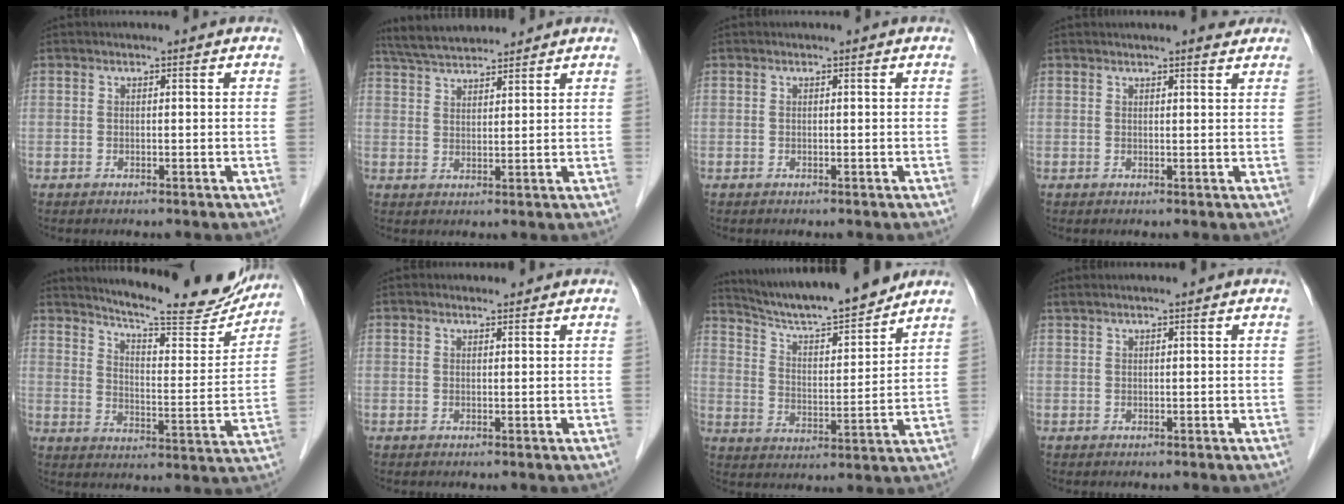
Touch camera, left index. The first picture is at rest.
{"total": 7.5, "force": [6.9, 1.3, 2.7], "torque": [-0.053, 0.027, 0.128]}
{"total": 0.0}
{"total": 4.3, "force": [3.8, 0.7, 1.8], "torque": [-0.024, 0.010, 0.044]}
{"total": 20.1, "force": [18.4, 2.3, 7.7], "torque": [-0.111, -0.046, 0.242]}
{"total": 0.7, "force": [0.5, 0.4, 0.1], "torque": [-0.007, 0.000, 0.007]}
{"total": 14.1, "force": [13.0, 0.6, 5.5], "torque": [-0.097, -0.002, 0.218]}
{"total": 0.9, "force": [0.7, -0.1, 0.6], "torque": [-0.013, 0.014, 0.020]}